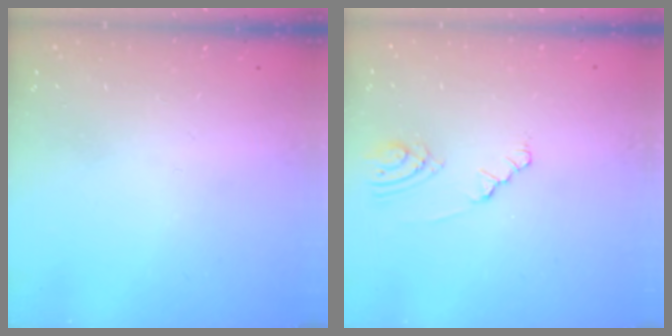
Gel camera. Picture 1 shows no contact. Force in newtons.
{"total": 3.2, "press": 3.2, "slide": 0.5}